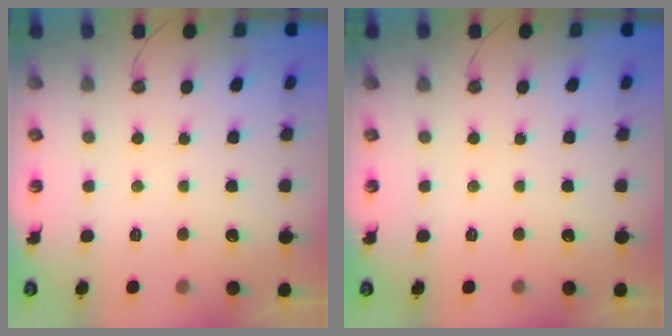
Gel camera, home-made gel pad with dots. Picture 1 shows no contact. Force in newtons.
{"total": 0.0}